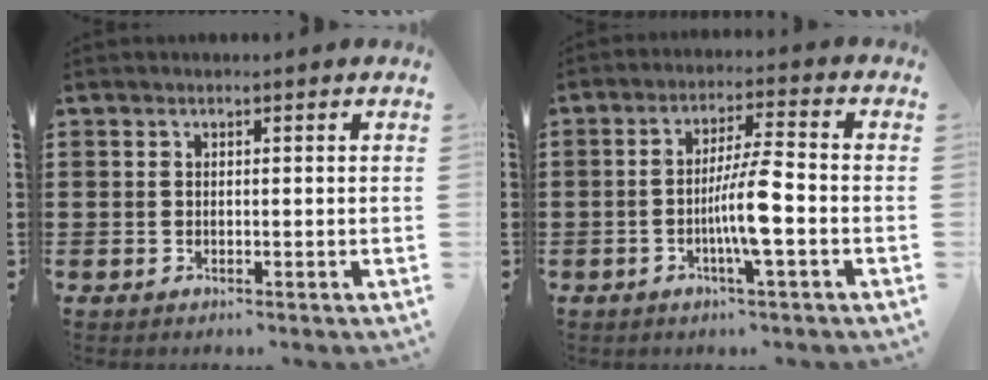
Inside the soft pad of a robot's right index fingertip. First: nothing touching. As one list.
[{"total": 7.2, "force": [-2.1, 0.3, 6.8], "torque": [-0.128, -0.007, -0.045]}]